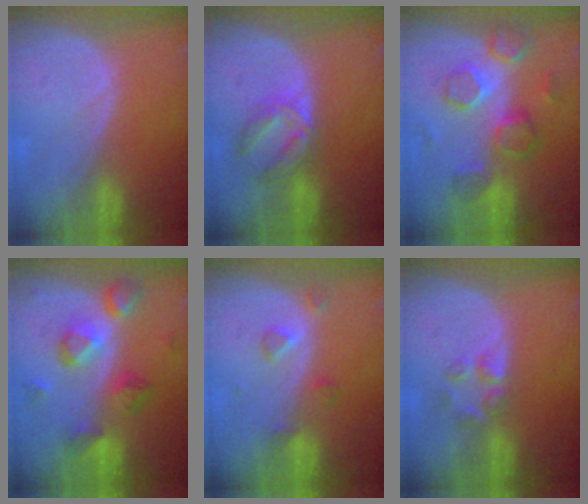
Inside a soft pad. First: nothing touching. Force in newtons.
{"total": 5.6, "press": 5.5, "slide": 1.0}
{"total": 8.3, "press": 8.1, "slide": 1.8}
{"total": 7.6, "press": 7.5, "slide": 0.6}
{"total": 3.0, "press": 2.8, "slide": 0.9}
{"total": 2.9, "press": 2.9, "slide": 0.3}